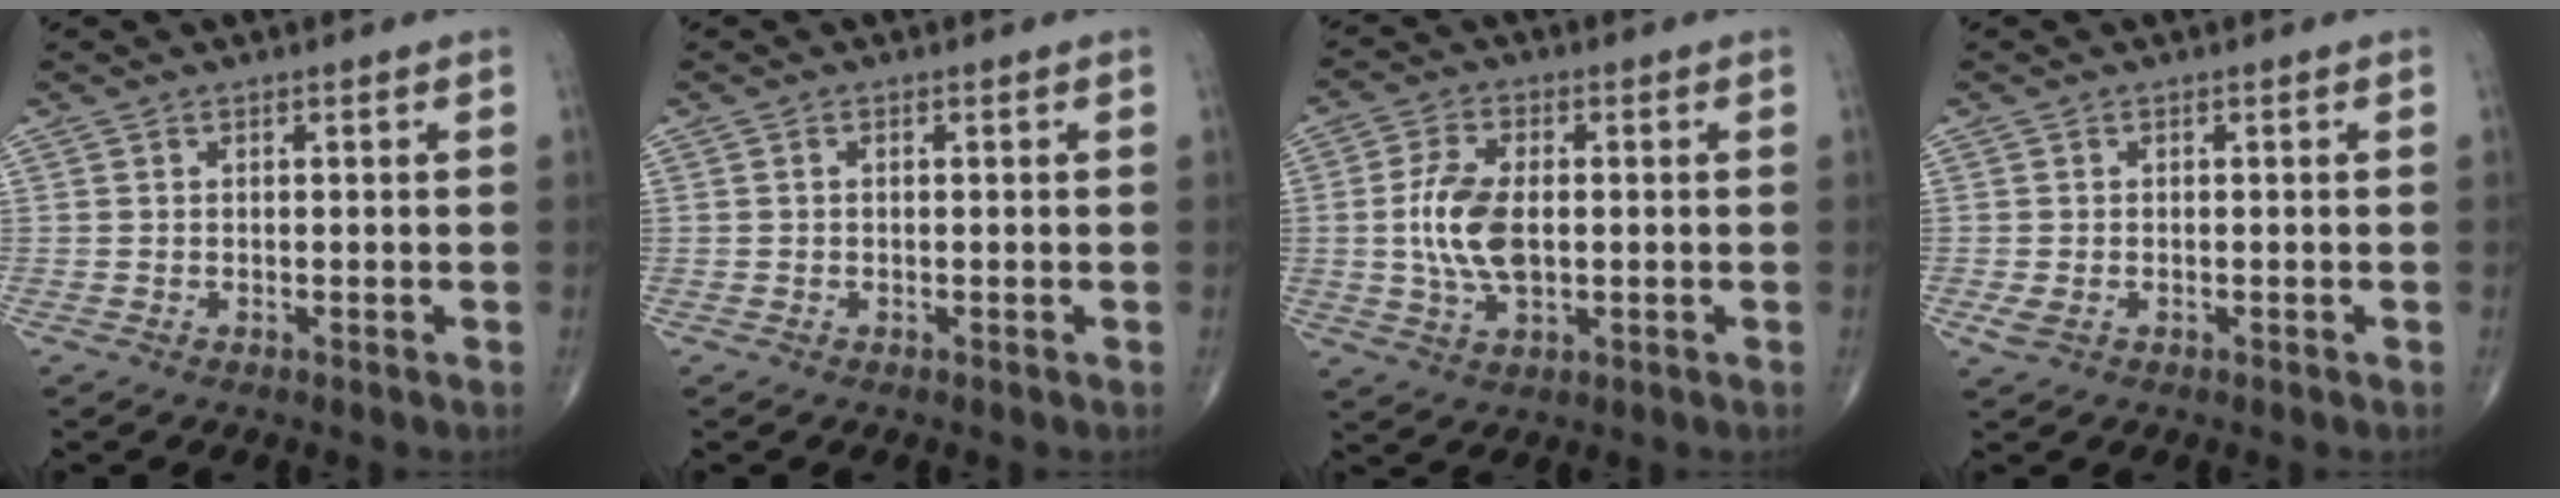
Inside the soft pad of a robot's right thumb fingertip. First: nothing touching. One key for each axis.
{"total": 0.0}
{"total": 9.8, "fx": -0.1, "fy": 5.2, "fz": 8.3, "tx": -0.169, "ty": 0.001, "tz": -0.001}
{"total": 2.0, "fx": -0.6, "fy": 1.3, "fz": 1.4, "tx": -0.032, "ty": -0.001, "tz": -0.010}